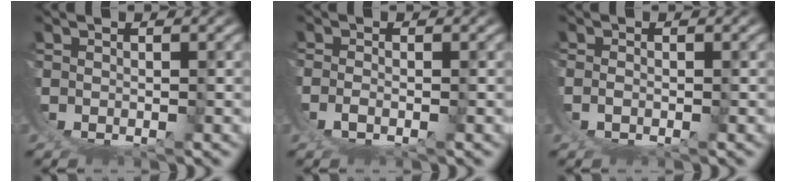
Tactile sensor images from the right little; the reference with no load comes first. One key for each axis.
{"total": 1.7, "fx": 0.3, "fy": 0.9, "fz": 1.4, "tx": -0.038, "ty": -0.008, "tz": 0.010}
{"total": 1.1, "fx": 0.3, "fy": 0.7, "fz": 0.8, "tx": -0.023, "ty": -0.002, "tz": 0.005}